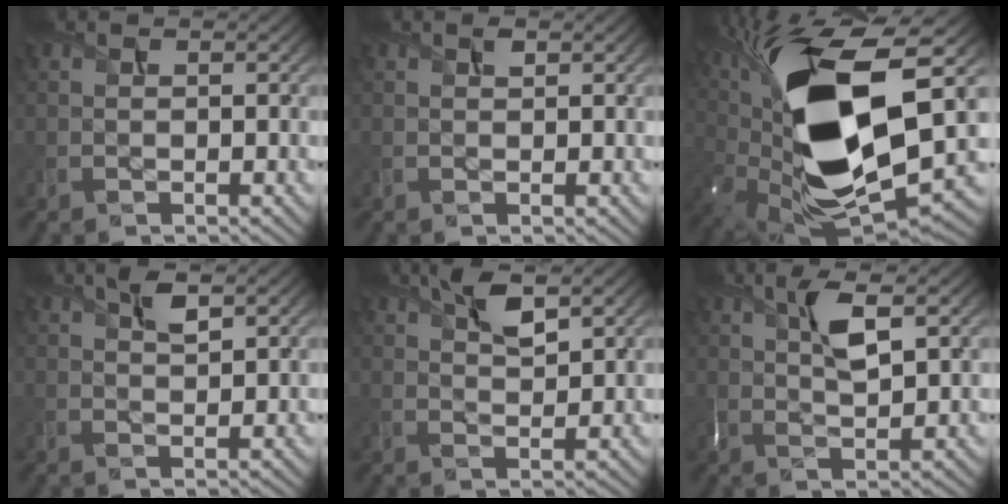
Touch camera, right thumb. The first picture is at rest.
{"total": 0.7, "force": [0.4, 0.3, 0.5], "torque": [-0.011, -0.001, 0.008]}
{"total": 20.6, "force": [2.8, 9.7, 18.0], "torque": [-0.366, -0.008, 0.051]}
{"total": 2.8, "force": [1.7, 0.7, 2.1], "torque": [-0.046, 0.001, 0.032]}
{"total": 4.7, "force": [2.8, 1.4, 3.5], "torque": [-0.077, 0.005, 0.054]}
{"total": 5.3, "force": [2.3, 1.4, 4.6], "torque": [-0.104, 0.001, 0.044]}